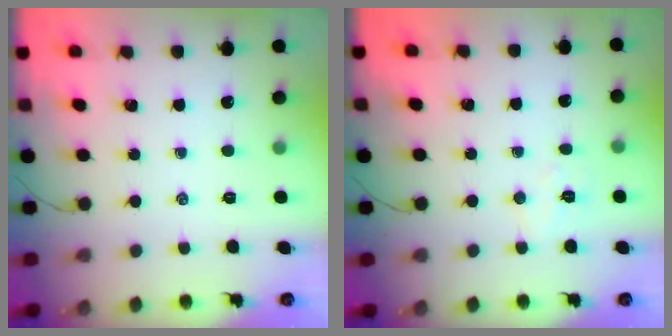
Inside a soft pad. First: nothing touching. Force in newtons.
{"total": 5.3, "press": 5.2, "slide": 1.1}